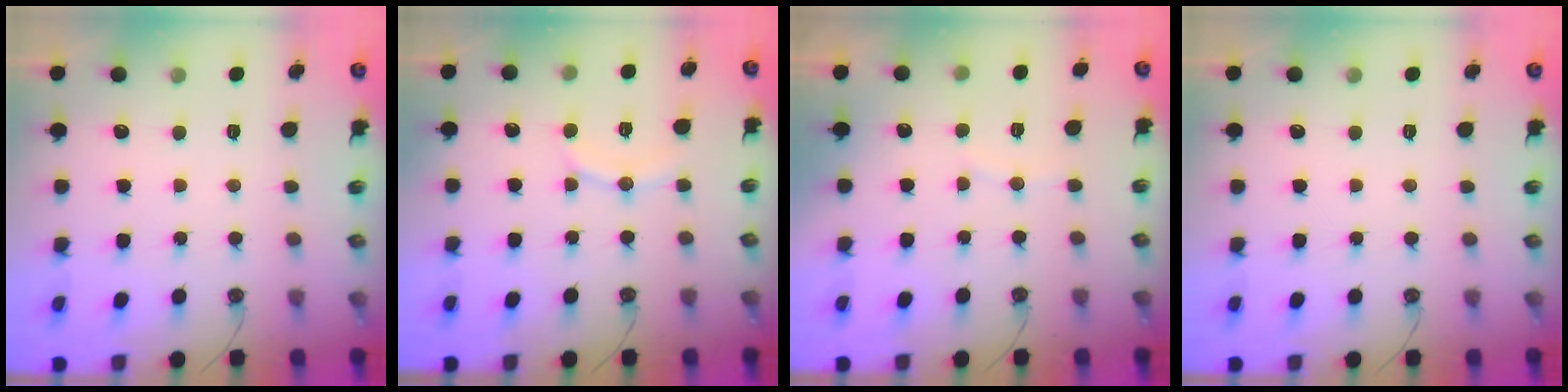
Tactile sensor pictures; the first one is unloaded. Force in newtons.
{"total": 8.1, "press": 8.1, "slide": 0.8}
{"total": 3.7, "press": 3.7, "slide": 0.4}
{"total": 0.0}